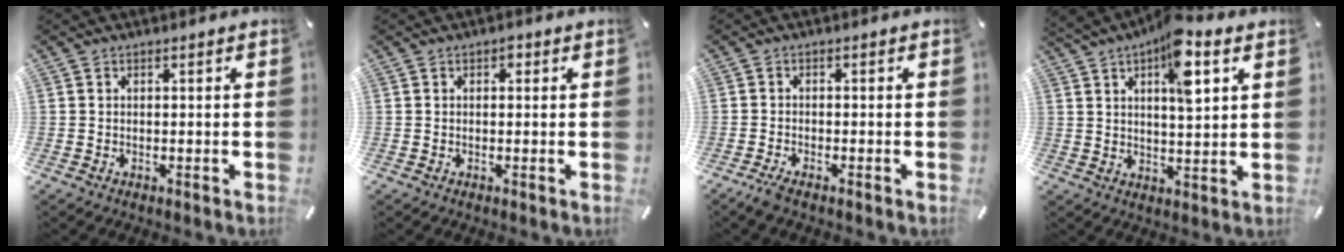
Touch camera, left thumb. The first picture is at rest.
{"total": 1.2, "force": [0.2, 0.9, 0.8], "torque": [-0.016, 0.008, 0.002]}
{"total": 2.1, "force": [-1.6, 0.3, 1.2], "torque": [-0.027, 0.003, -0.032]}
{"total": 11.0, "force": [5.7, 3.8, 8.6], "torque": [-0.127, -0.021, 0.093]}